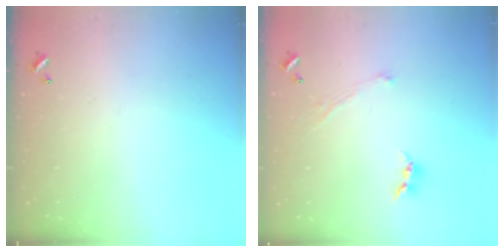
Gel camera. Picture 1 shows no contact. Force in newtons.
{"total": 1.3, "press": 1.2, "slide": 0.5}